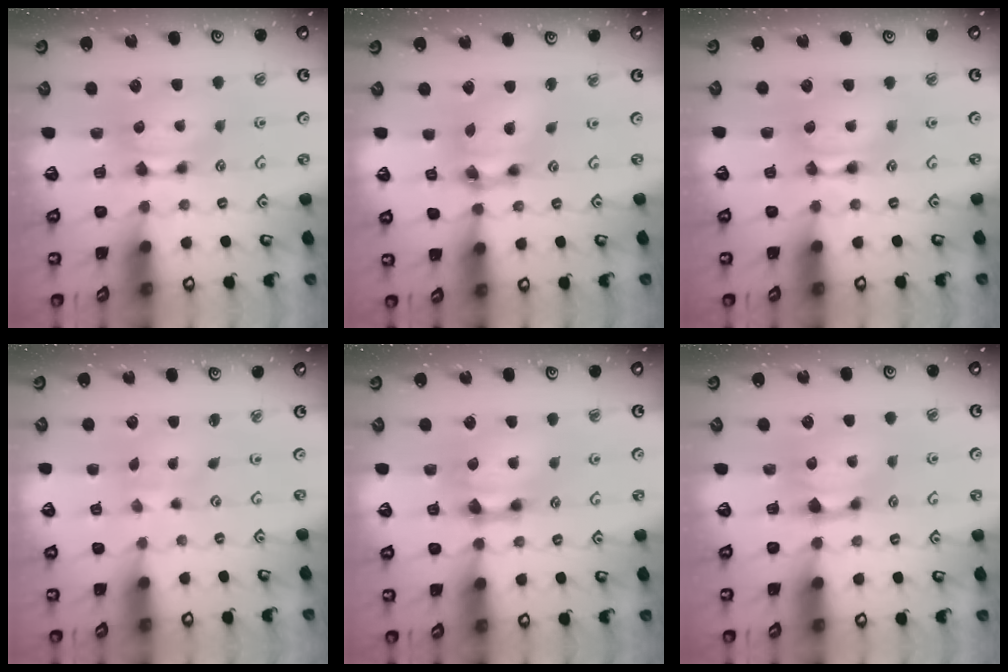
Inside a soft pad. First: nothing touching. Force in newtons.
{"total": 7.0, "press": 6.6, "slide": 2.3}
{"total": 1.6, "press": 1.6, "slide": 0.2}
{"total": 2.4, "press": 2.4, "slide": 0.7}
{"total": 2.4, "press": 1.6, "slide": 1.8}
{"total": 1.0, "press": 0.5, "slide": 0.8}